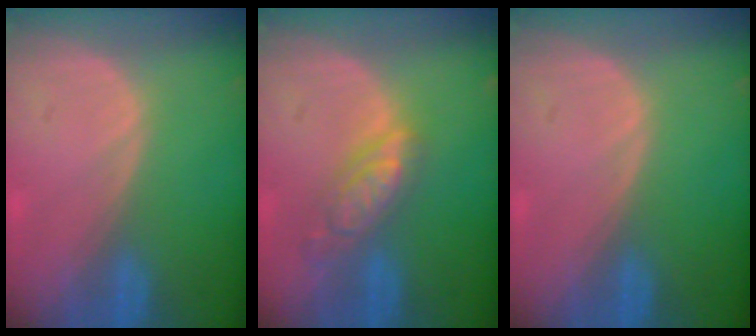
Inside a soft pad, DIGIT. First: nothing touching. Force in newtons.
{"total": 5.8, "press": 5.1, "slide": 2.8}
{"total": 0.0}